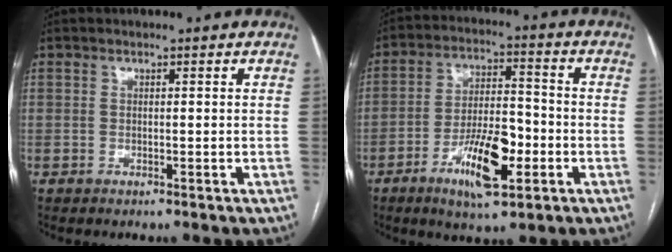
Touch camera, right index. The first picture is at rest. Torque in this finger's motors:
{"motor_torque": [1.72, -0.25, 0.31, 0.14]}